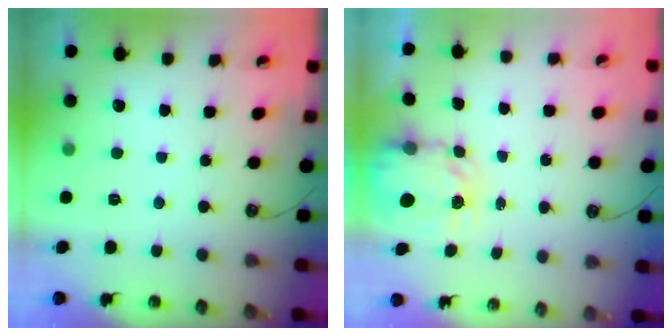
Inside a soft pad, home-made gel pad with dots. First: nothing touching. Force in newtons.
{"total": 4.0, "press": 4.0, "slide": 0.0}